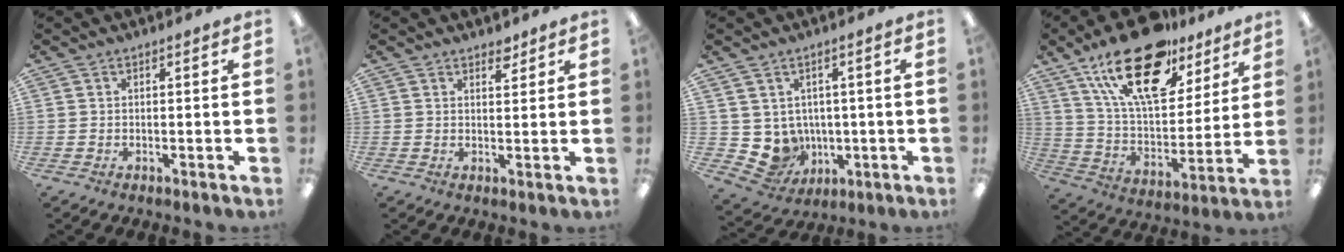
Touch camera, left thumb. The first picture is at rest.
{"total": 2.9, "force": [2.5, 1.3, 0.9], "torque": [0.002, -0.014, 0.041]}
{"total": 6.5, "force": [1.2, 6.3, 1.1], "torque": [-0.049, -0.023, 0.032]}
{"total": 24.4, "force": [15.3, 11.2, 15.5], "torque": [-0.284, -0.077, 0.265]}